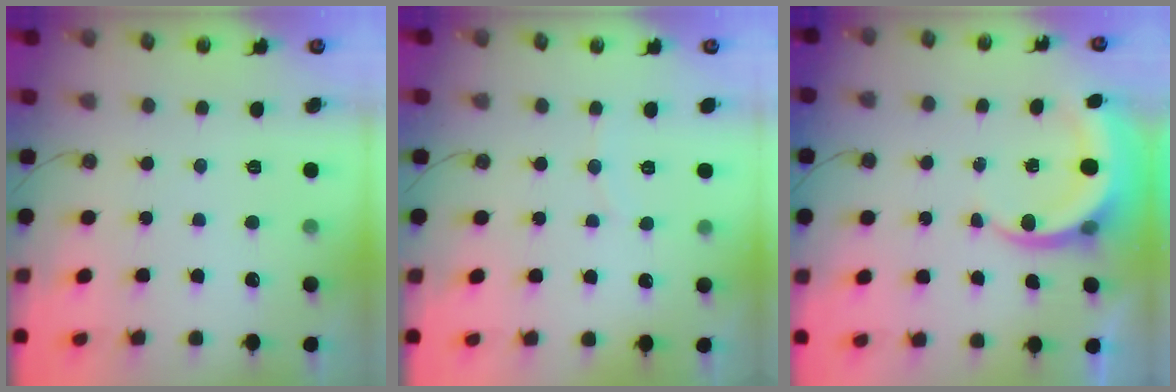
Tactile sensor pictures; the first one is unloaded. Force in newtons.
{"total": 2.6, "press": 2.6, "slide": 0.3}
{"total": 5.3, "press": 5.2, "slide": 0.4}